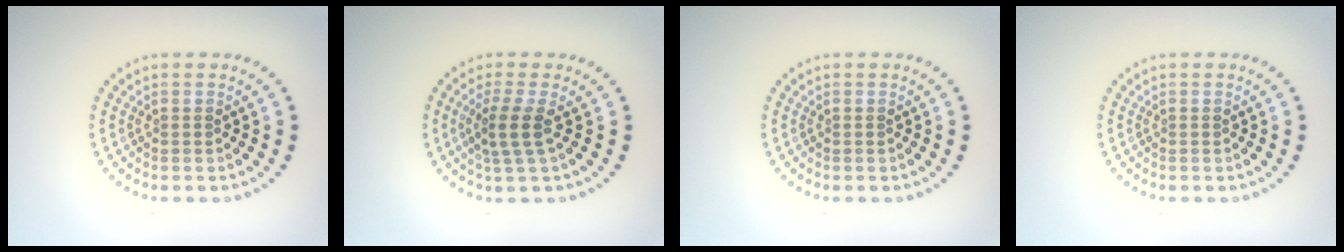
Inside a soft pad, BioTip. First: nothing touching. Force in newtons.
{"total": 2.6, "press": 2.0, "slide": 1.6}
{"total": 0.0}
{"total": 0.0}